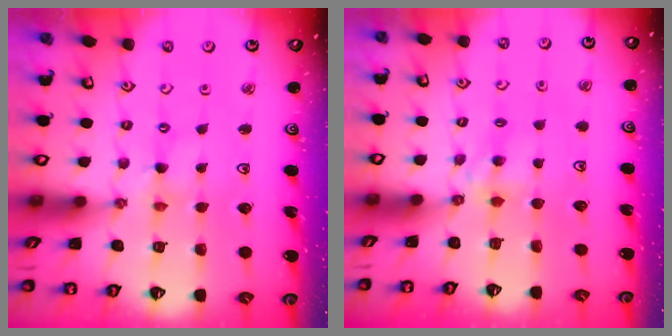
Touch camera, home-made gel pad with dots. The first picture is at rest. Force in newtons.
{"total": 4.8, "press": 4.8, "slide": 0.6}